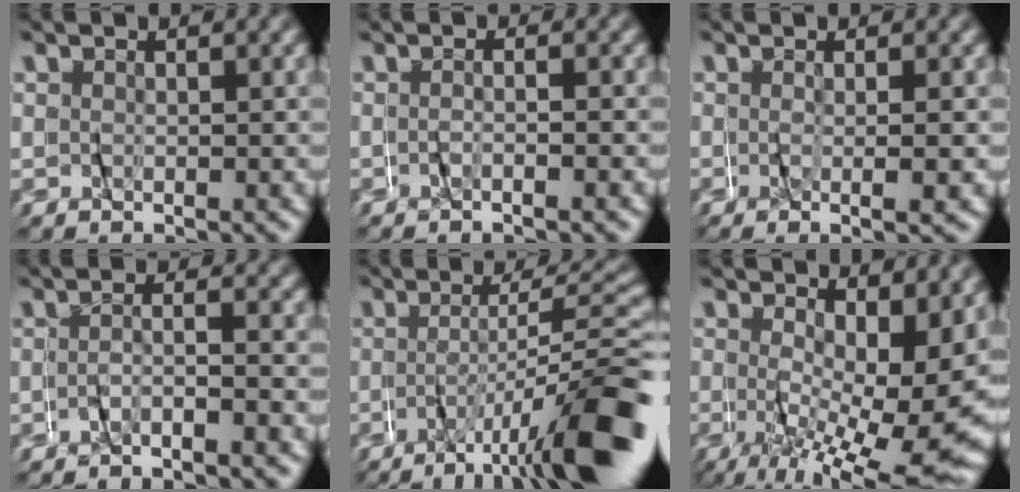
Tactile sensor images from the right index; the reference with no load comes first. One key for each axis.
{"total": 2.4, "fx": -1.9, "fy": -1.4, "fz": -0.3, "tx": 0.006, "ty": 0.007, "tz": -0.039}
{"total": 2.8, "fx": -1.7, "fy": -2.1, "fz": 0.3, "tx": -0.009, "ty": -0.013, "tz": -0.021}
{"total": 3.3, "fx": -3.0, "fy": -1.3, "fz": 0.2, "tx": 0.002, "ty": 0.008, "tz": -0.060}
{"total": 8.8, "fx": -6.8, "fy": -1.1, "fz": 5.4, "tx": -0.070, "ty": -0.008, "tz": -0.102}
{"total": 7.6, "fx": -2.4, "fy": 1.5, "fz": 7.0, "tx": -0.085, "ty": -0.040, "tz": -0.017}